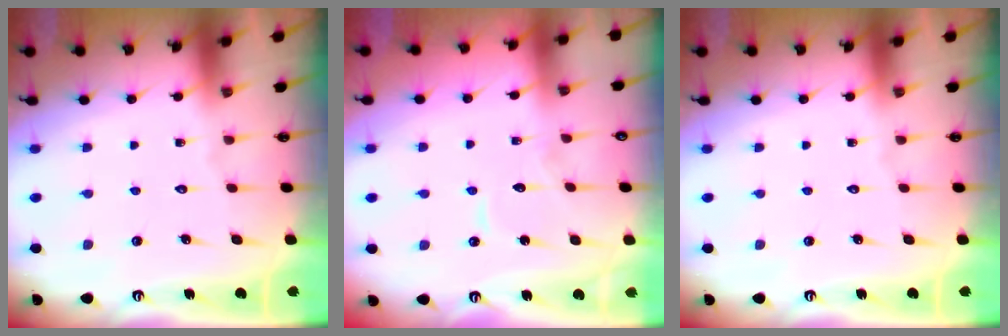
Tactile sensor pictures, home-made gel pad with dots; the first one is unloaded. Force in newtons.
{"total": 5.5, "press": 5.5, "slide": 0.6}
{"total": 0.0}